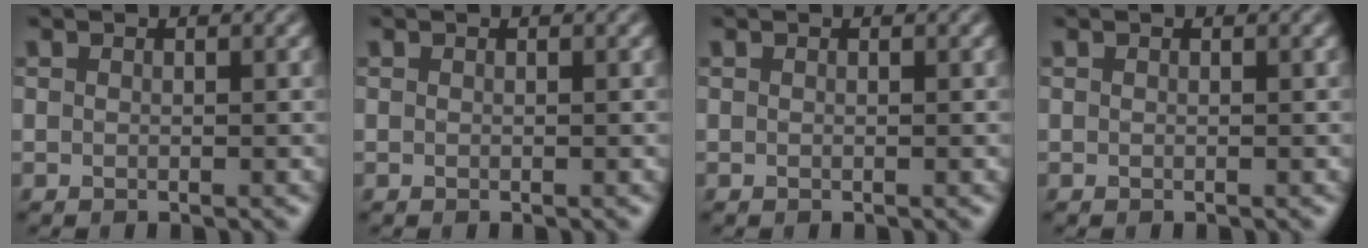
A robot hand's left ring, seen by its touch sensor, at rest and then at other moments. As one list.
[{"total": 0.0}, {"total": 0.0}, {"total": 0.0}]